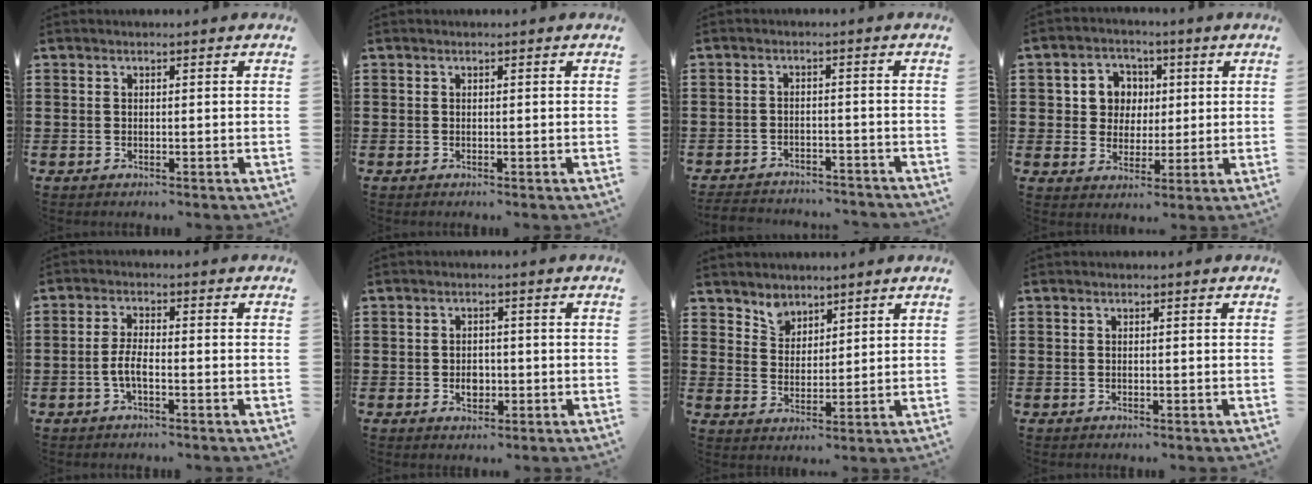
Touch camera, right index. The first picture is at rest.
{"total": 0.0}
{"total": 3.0, "force": [-3.0, 0.2, 0.2], "torque": [-0.014, -0.002, -0.066]}
{"total": 6.0, "force": [1.0, 5.6, 1.7], "torque": [-0.052, 0.017, 0.015]}
{"total": 3.3, "force": [-1.2, 0.8, 2.9], "torque": [-0.072, -0.005, -0.029]}
{"total": 2.5, "force": [-0.6, 2.0, 1.4], "torque": [-0.023, 0.003, -0.015]}
{"total": 3.7, "force": [3.0, 2.2, -0.2], "torque": [-0.013, 0.001, 0.057]}
{"total": 0.0}